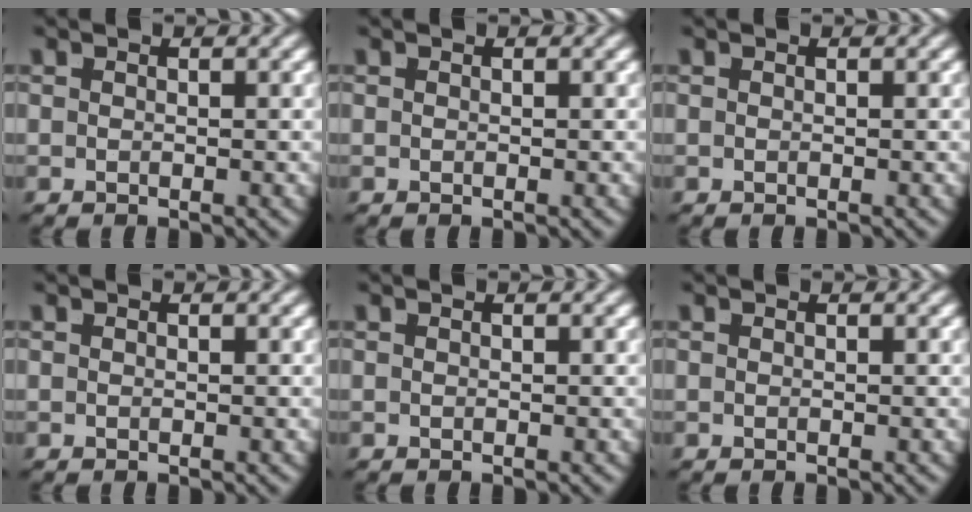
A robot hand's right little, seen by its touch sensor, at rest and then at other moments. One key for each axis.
{"total": 0.0}
{"total": 0.0}
{"total": 0.0}
{"total": 0.0}
{"total": 0.0}